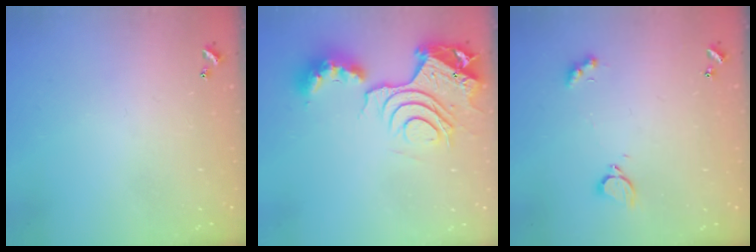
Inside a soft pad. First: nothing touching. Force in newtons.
{"total": 14.1, "press": 14.0, "slide": 1.8}
{"total": 2.9, "press": 2.9, "slide": 0.6}